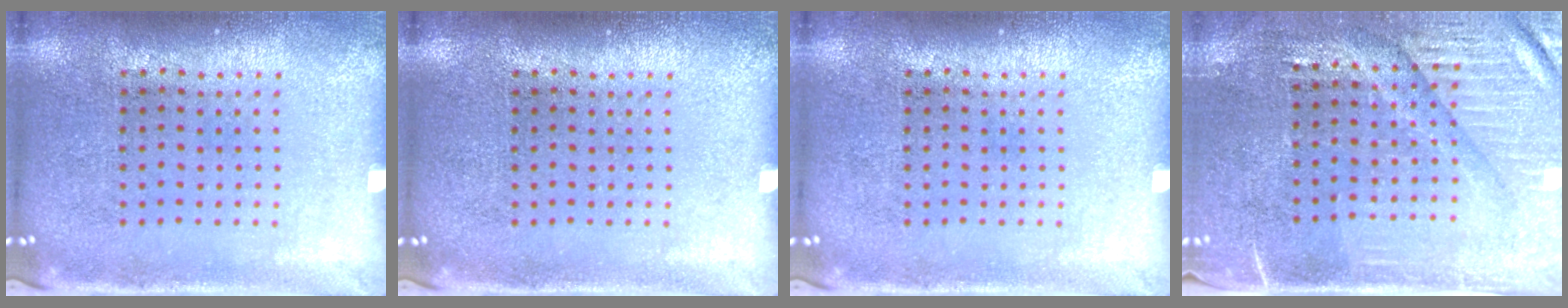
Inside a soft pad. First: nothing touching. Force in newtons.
{"total": 0.0}
{"total": 0.0}
{"total": 3.5, "press": 3.1, "slide": 1.5}